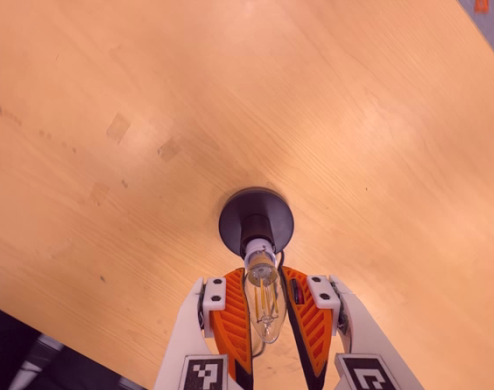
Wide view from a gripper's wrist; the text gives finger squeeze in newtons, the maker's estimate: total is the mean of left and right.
{"total": 14.0, "left": 14.1, "right": 13.9}